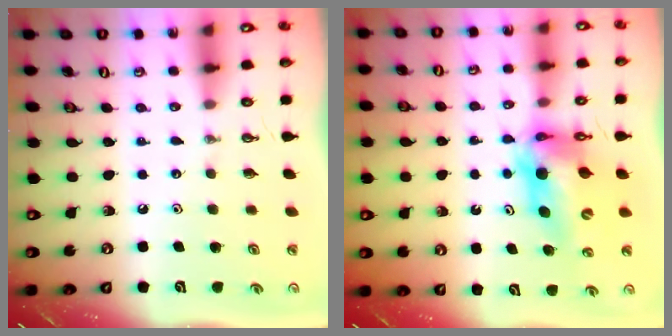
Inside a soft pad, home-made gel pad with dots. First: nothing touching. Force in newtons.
{"total": 11.7, "press": 11.6, "slide": 1.0}